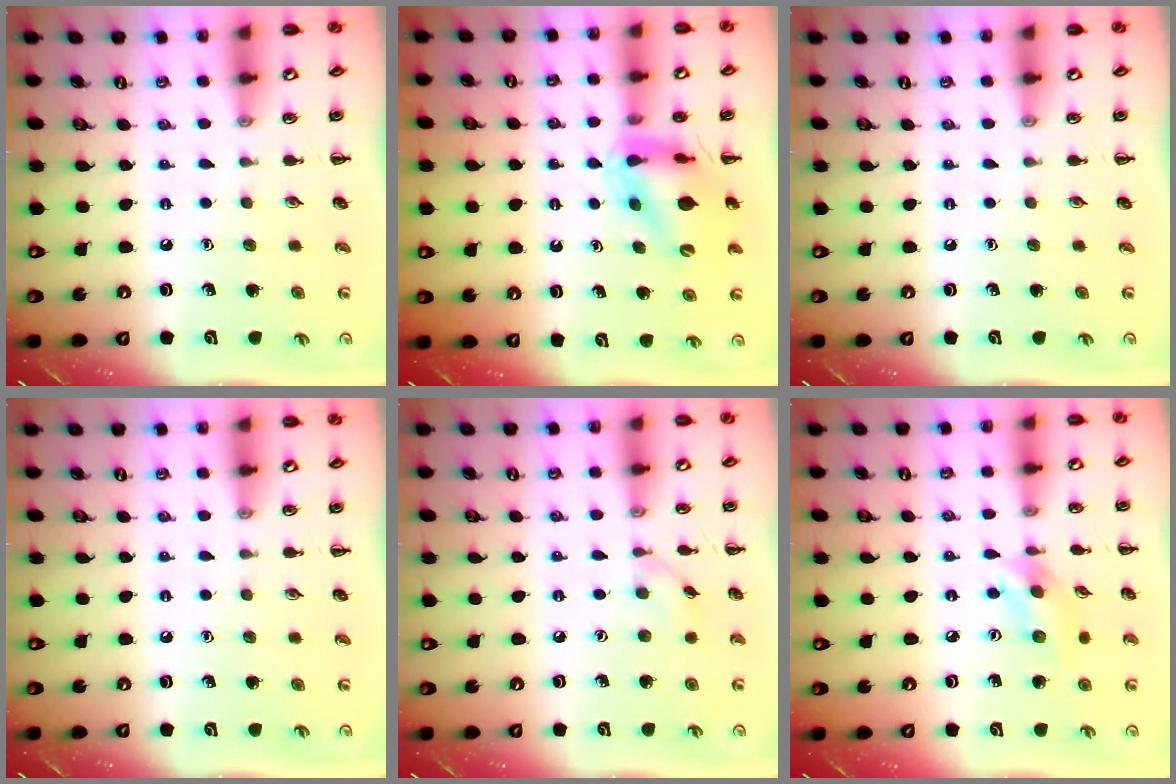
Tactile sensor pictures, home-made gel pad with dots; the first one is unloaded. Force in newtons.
{"total": 11.9, "press": 11.5, "slide": 3.3}
{"total": 0.0}
{"total": 0.0}
{"total": 3.9, "press": 3.6, "slide": 1.6}
{"total": 5.8, "press": 5.7, "slide": 0.6}